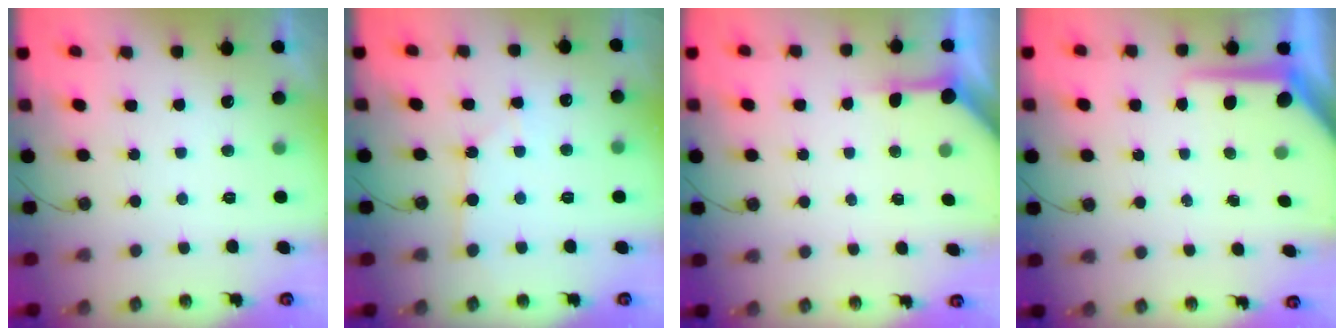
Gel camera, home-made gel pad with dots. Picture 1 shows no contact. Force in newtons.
{"total": 3.0, "press": 2.9, "slide": 0.4}
{"total": 4.5, "press": 4.5, "slide": 0.2}
{"total": 8.7, "press": 8.7, "slide": 0.8}